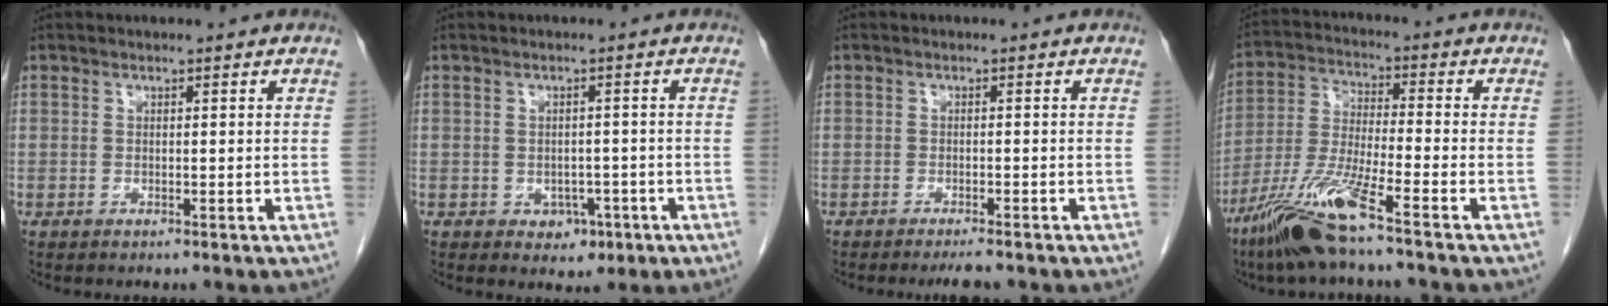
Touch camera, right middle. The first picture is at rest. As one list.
[{"total": 3.2, "force": [-1.3, 2.5, 1.6], "torque": [-0.010, 0.006, -0.008]}, {"total": 2.5, "force": [-2.2, 0.2, 1.3], "torque": [-0.019, -0.004, -0.031]}, {"total": 11.1, "force": [-7.5, 0.0, 8.2], "torque": [-0.178, -0.028, -0.150]}]